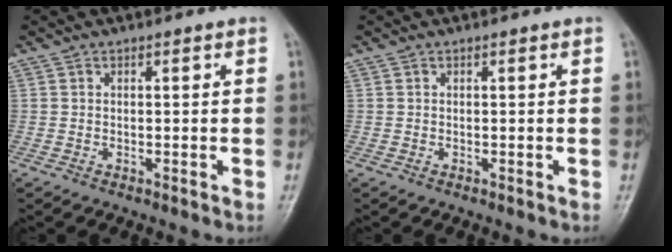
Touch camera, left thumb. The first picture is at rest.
{"total": 0.0}